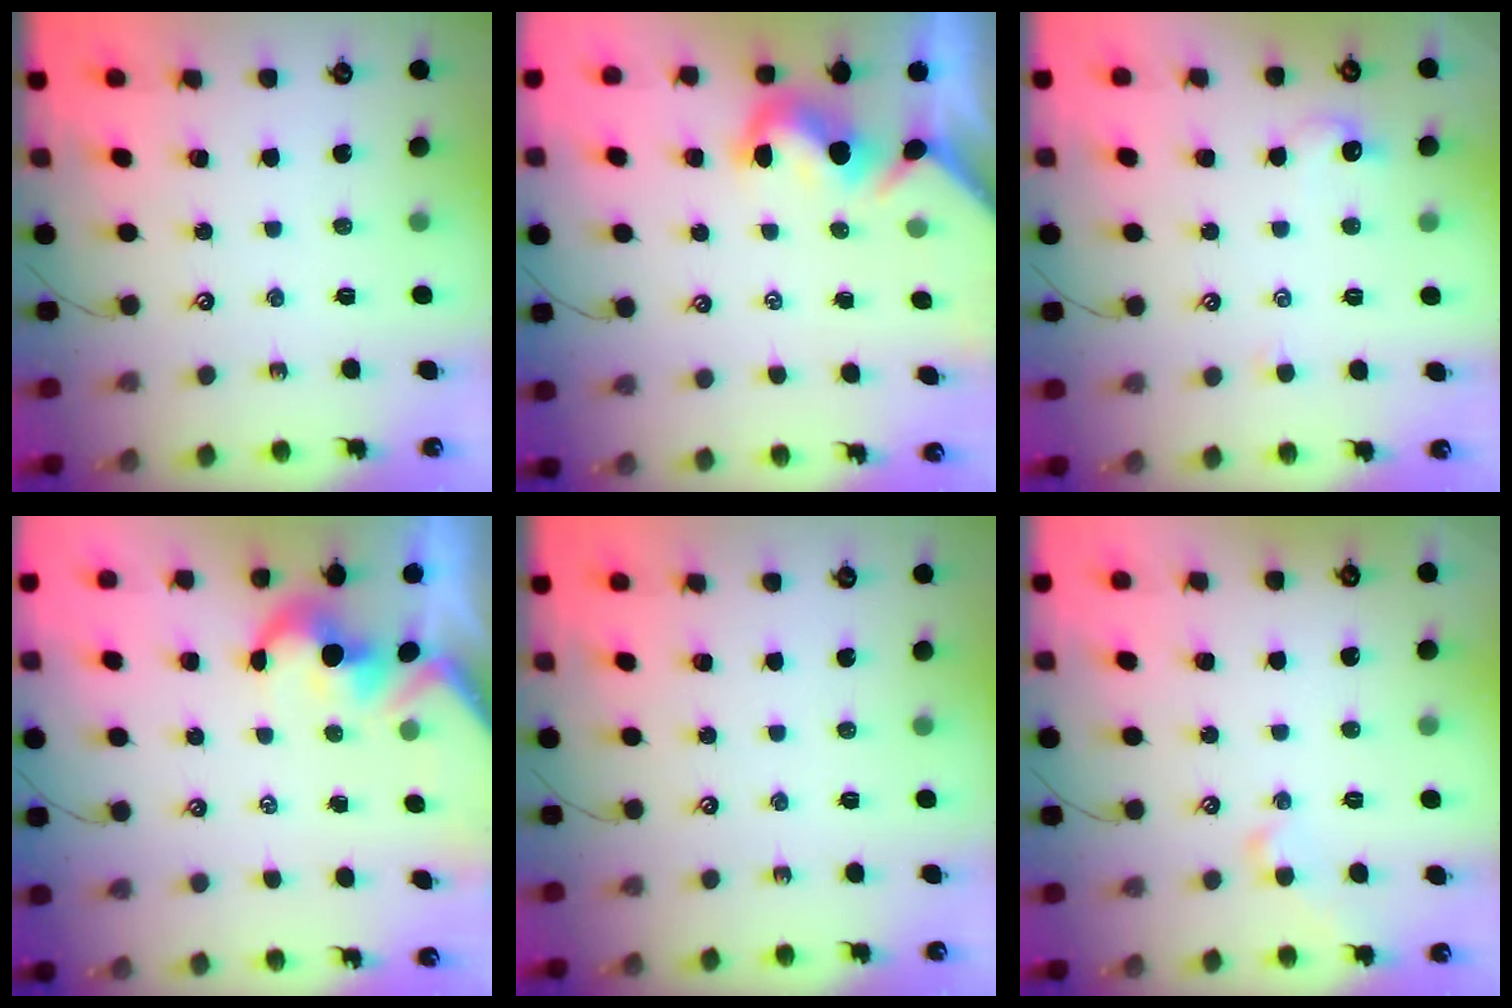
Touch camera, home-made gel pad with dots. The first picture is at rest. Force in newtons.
{"total": 1.7, "press": 1.7, "slide": 0.4}
{"total": 1.6, "press": 1.5, "slide": 0.4}
{"total": 1.7, "press": 1.4, "slide": 1.0}
{"total": 0.0}
{"total": 1.6, "press": 1.3, "slide": 0.8}